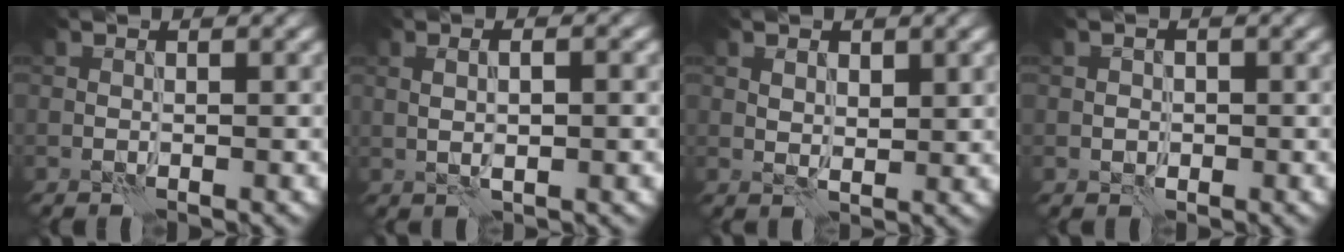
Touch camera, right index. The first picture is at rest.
{"total": 3.2, "force": [0.4, 0.9, 3.1], "torque": [-0.041, 0.003, 0.006]}
{"total": 1.9, "force": [1.0, 1.0, 1.3], "torque": [-0.022, -0.004, 0.020]}
{"total": 1.1, "force": [-0.2, 1.0, 0.5], "torque": [-0.006, -0.002, -0.004]}